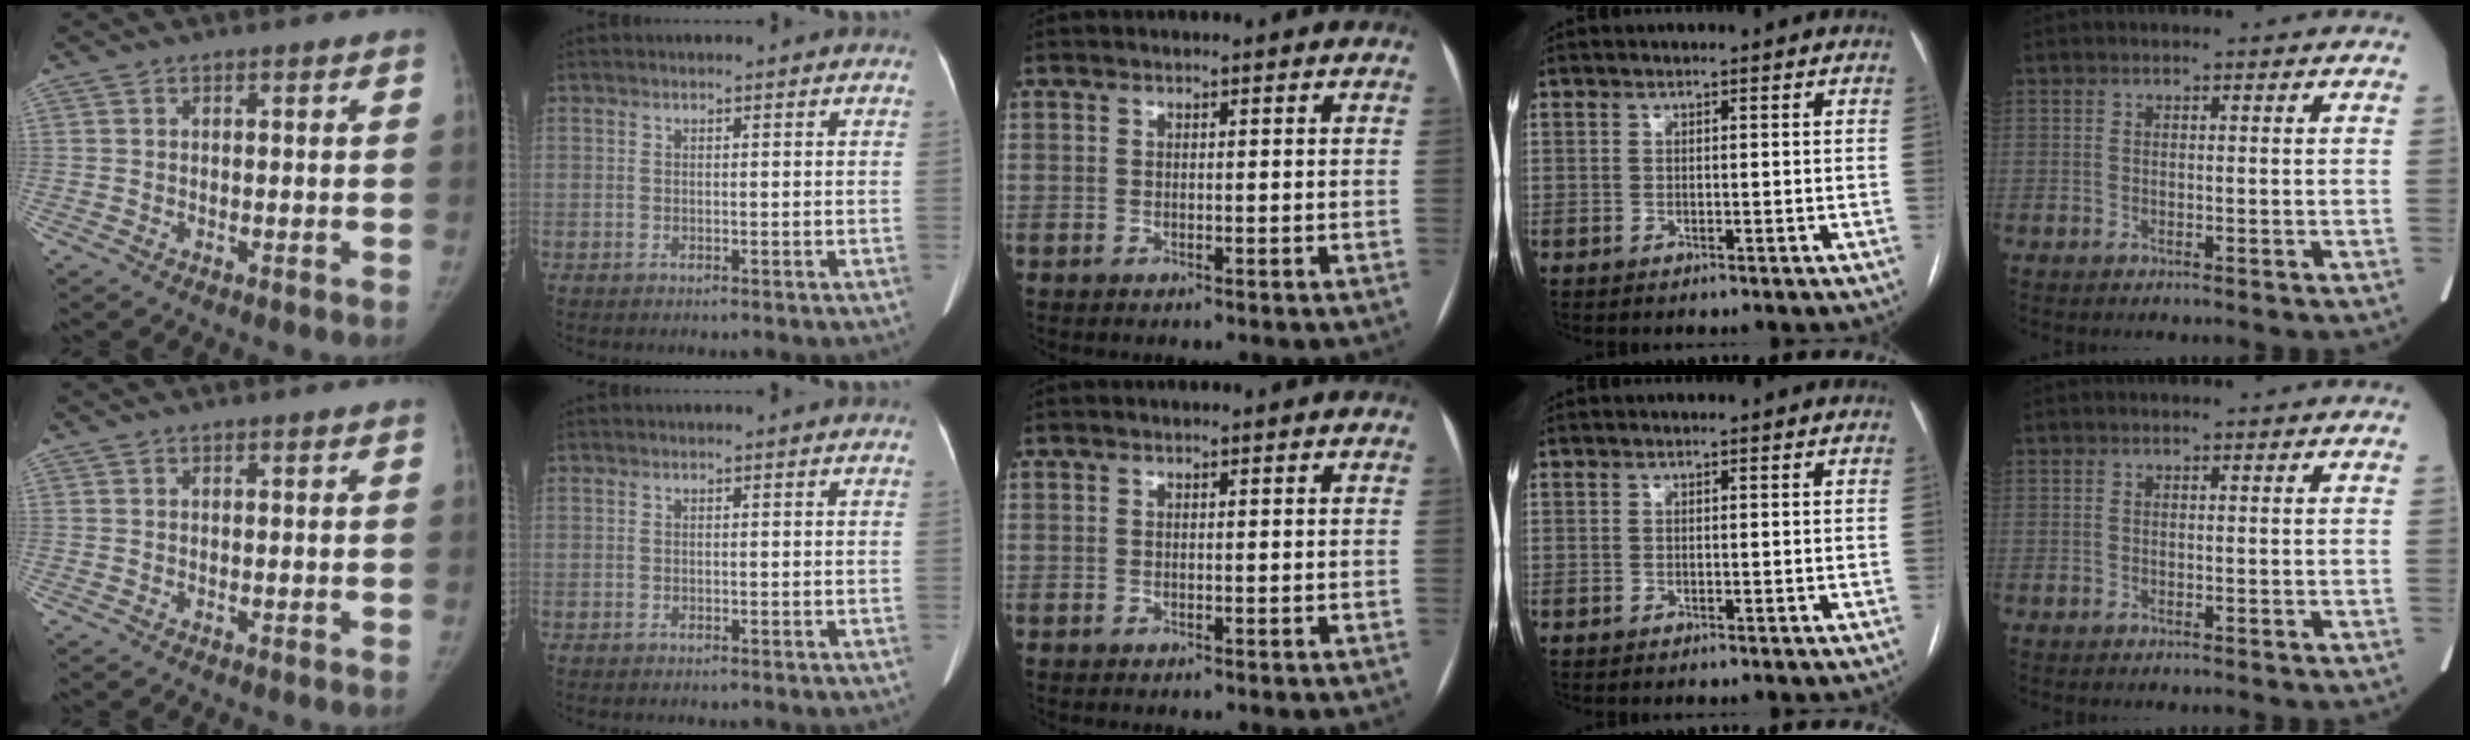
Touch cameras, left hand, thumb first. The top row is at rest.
{}